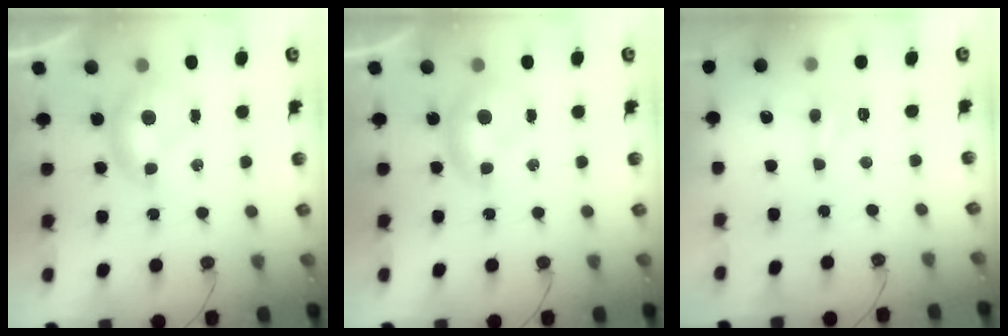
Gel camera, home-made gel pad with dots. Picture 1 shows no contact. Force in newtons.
{"total": 0.0}
{"total": 0.6, "press": 0.5, "slide": 0.3}